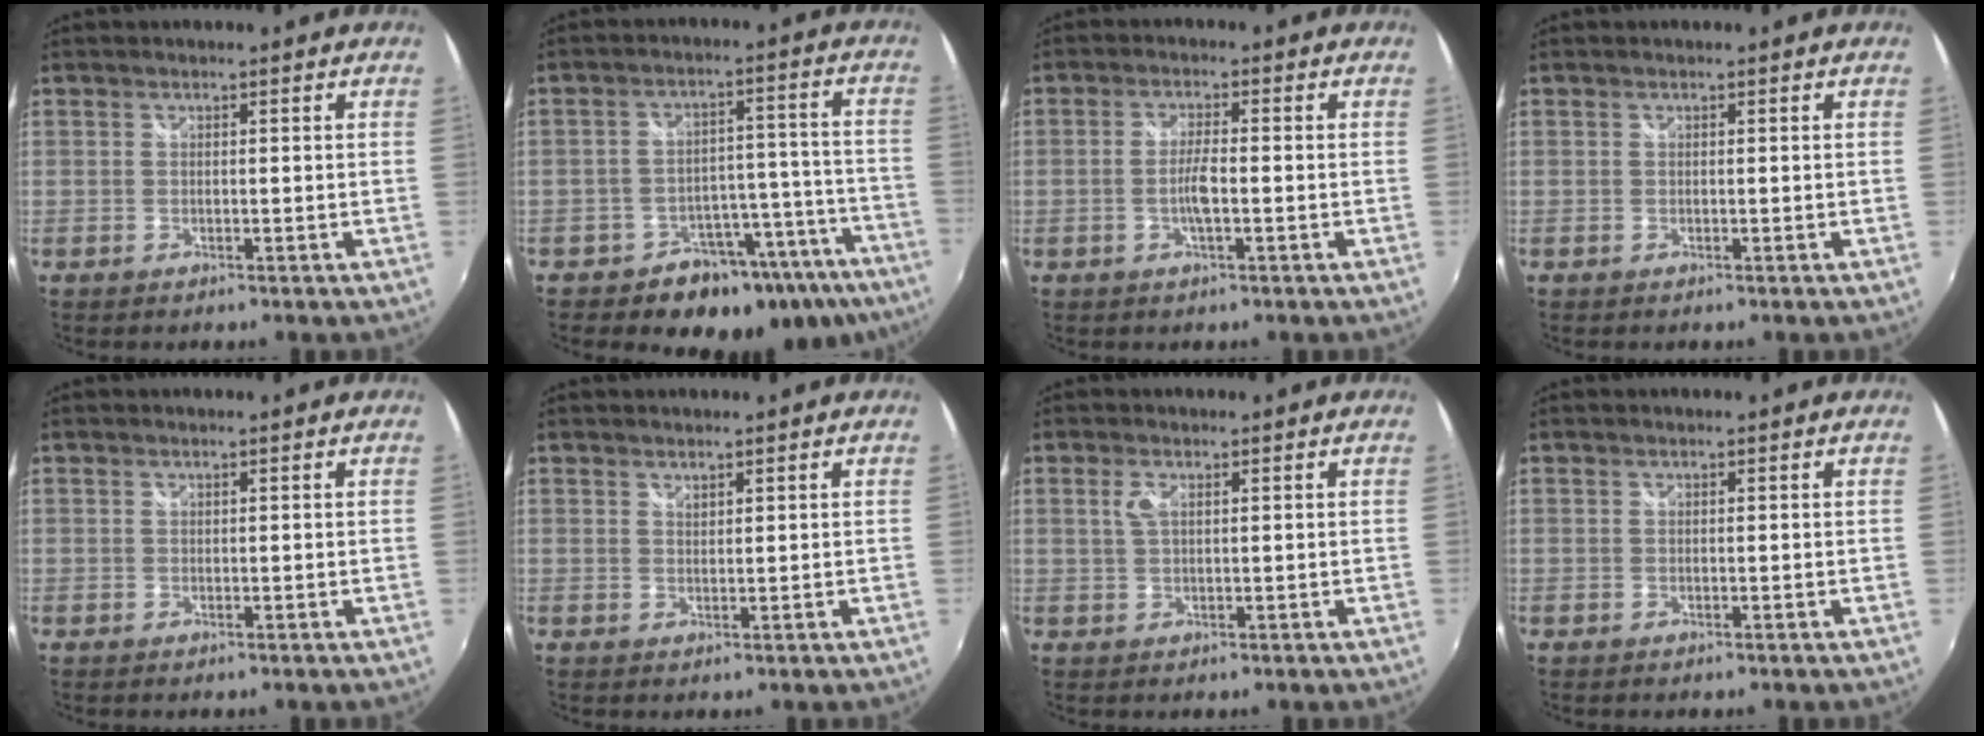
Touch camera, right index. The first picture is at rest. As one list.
[{"total": 16.4, "force": [-11.9, 9.4, 6.2], "torque": [-0.088, 0.037, -0.145]}, {"total": 3.8, "force": [-1.0, 0.5, 3.6], "torque": [-0.072, -0.001, -0.019]}, {"total": 0.0}, {"total": 0.0}, {"total": 1.0, "force": [0.9, 0.3, 0.2], "torque": [-0.002, 0.000, 0.017]}, {"total": 2.1, "force": [0.7, 0.8, 1.8], "torque": [-0.035, 0.000, 0.011]}, {"total": 0.0}]